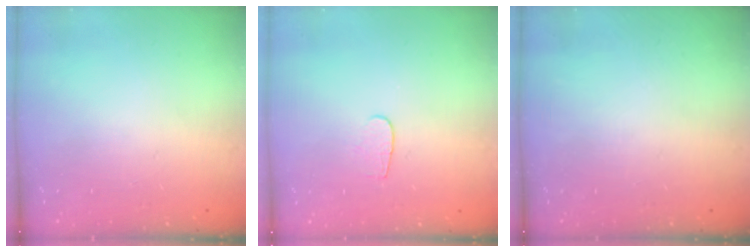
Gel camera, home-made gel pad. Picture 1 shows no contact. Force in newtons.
{"total": 3.6, "press": 3.6, "slide": 0.3}
{"total": 0.0}